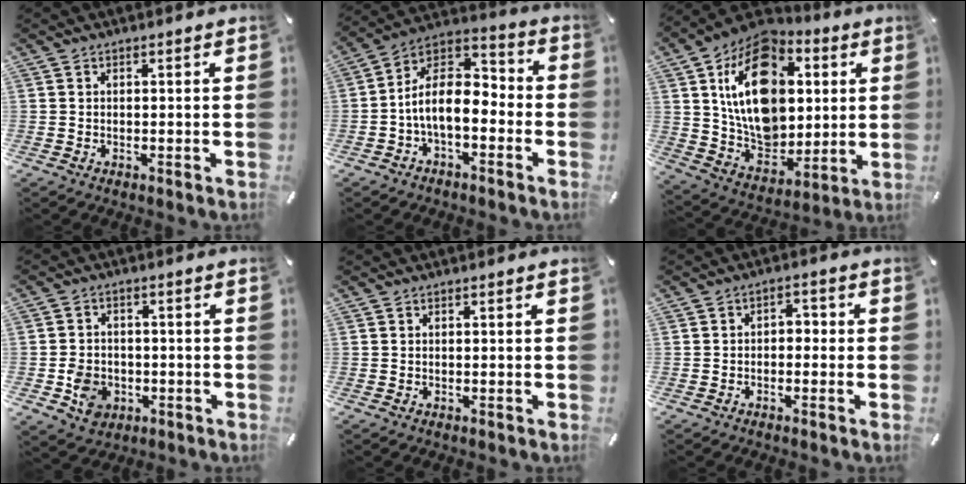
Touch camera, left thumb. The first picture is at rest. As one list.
[{"total": 11.2, "force": [-3.8, 6.7, 8.2], "torque": [-0.168, 0.013, -0.073]}, {"total": 21.0, "force": [5.2, 15.4, 13.3], "torque": [-0.241, -0.026, 0.094]}, {"total": 7.0, "force": [-2.3, 5.9, 3.1], "torque": [-0.053, 0.015, -0.036]}, {"total": 0.0}, {"total": 2.4, "force": [-1.7, 1.4, 1.0], "torque": [-0.020, 0.015, -0.035]}]